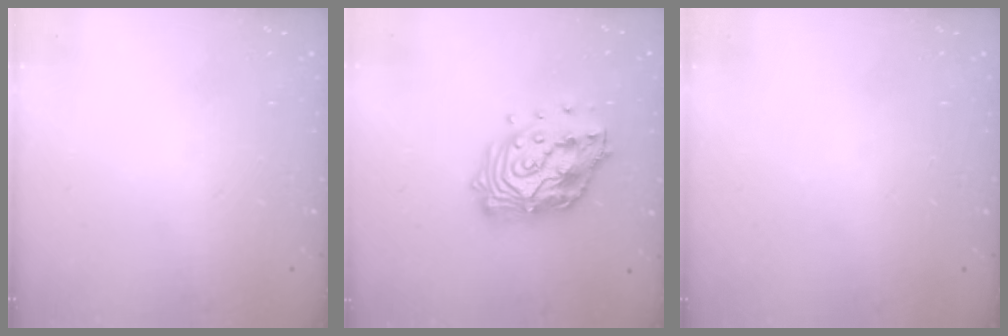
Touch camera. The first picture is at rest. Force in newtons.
{"total": 15.3, "press": 15.3, "slide": 1.2}
{"total": 0.0}